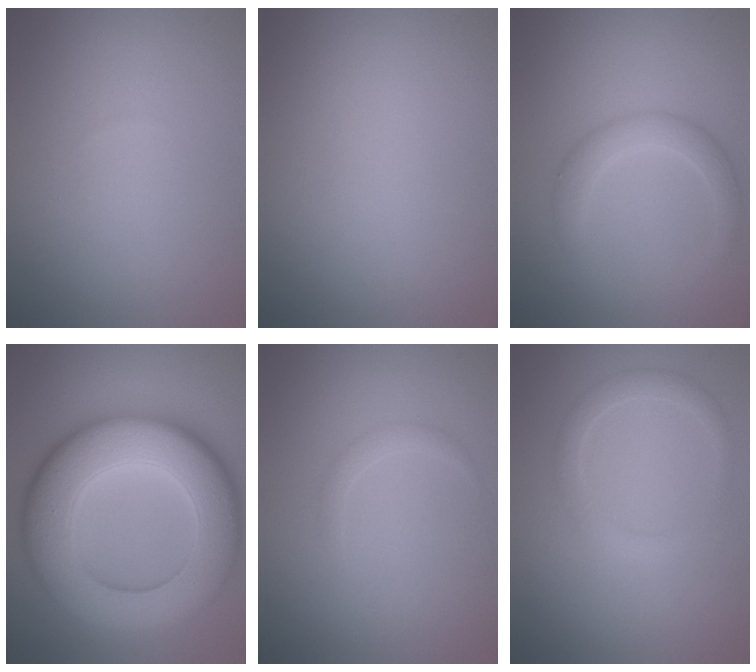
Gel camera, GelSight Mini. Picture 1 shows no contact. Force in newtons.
{"total": 0.0}
{"total": 2.5, "press": 2.5, "slide": 0.1}
{"total": 13.1, "press": 13.1, "slide": 0.2}
{"total": 0.9, "press": 0.9, "slide": 0.0}
{"total": 1.8, "press": 1.8, "slide": 0.1}